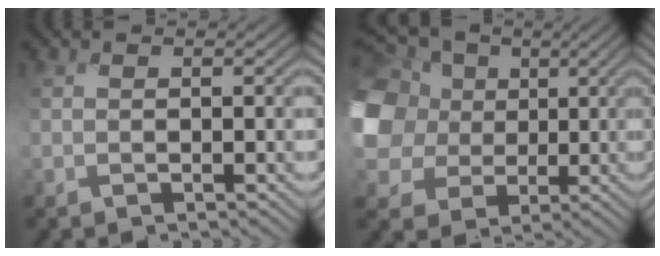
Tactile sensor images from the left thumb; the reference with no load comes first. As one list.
[{"total": 16.1, "force": [1.3, 13.6, 8.5], "torque": [-0.289, 0.016, 0.017]}]